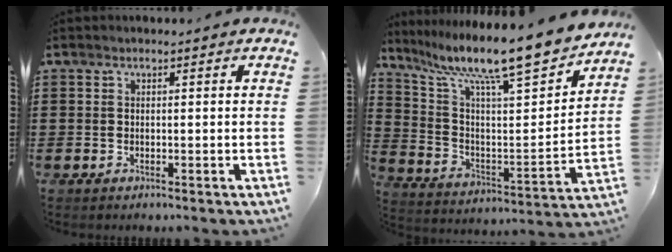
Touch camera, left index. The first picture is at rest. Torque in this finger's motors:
{"motor_torque": [0.60, -0.39, 0.64, 0.21]}